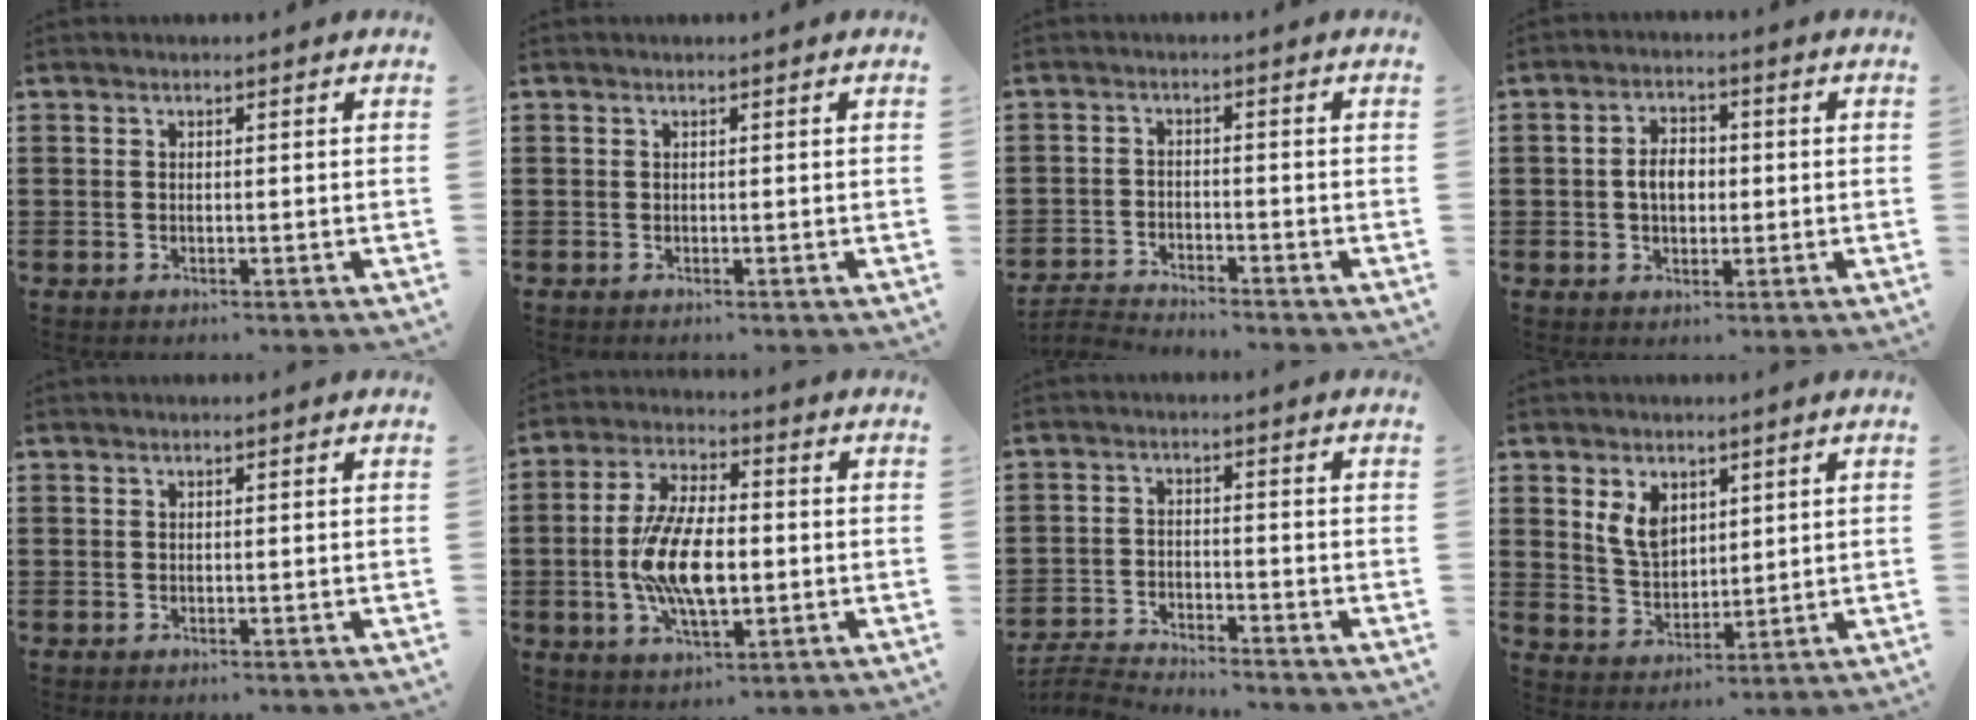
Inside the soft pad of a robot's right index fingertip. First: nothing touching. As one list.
[{"total": 0.0}, {"total": 2.7, "force": [-2.7, 0.1, -0.1], "torque": [-0.005, 0.000, -0.058]}, {"total": 4.2, "force": [-0.1, 2.7, 3.2], "torque": [-0.058, 0.007, -0.007]}, {"total": 0.0}, {"total": 11.0, "force": [-1.4, 4.9, 9.8], "torque": [-0.207, -0.003, -0.026]}, {"total": 3.6, "force": [-3.6, 0.1, 0.2], "torque": [-0.016, 0.001, -0.079]}, {"total": 6.0, "force": [2.7, 4.1, 3.5], "torque": [-0.090, 0.009, 0.048]}]